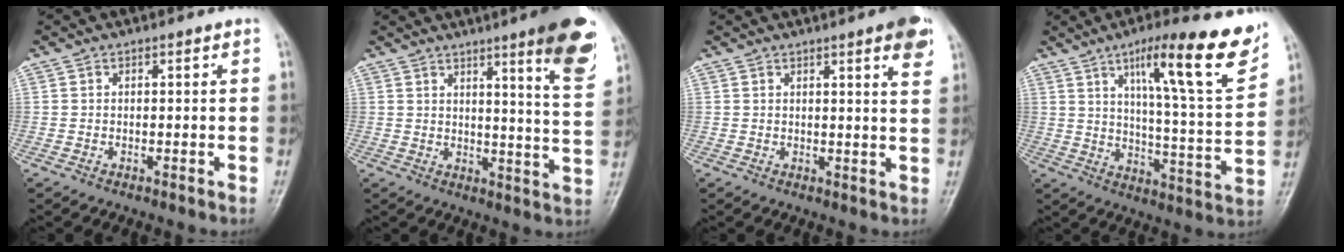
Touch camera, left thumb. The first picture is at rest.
{"total": 14.0, "force": [7.9, 1.5, 11.5], "torque": [-0.132, -0.045, 0.103]}
{"total": 6.4, "force": [3.6, 1.0, 5.2], "torque": [-0.054, -0.012, 0.042]}
{"total": 19.2, "force": [11.3, 2.9, 15.2], "torque": [-0.200, -0.052, 0.172]}